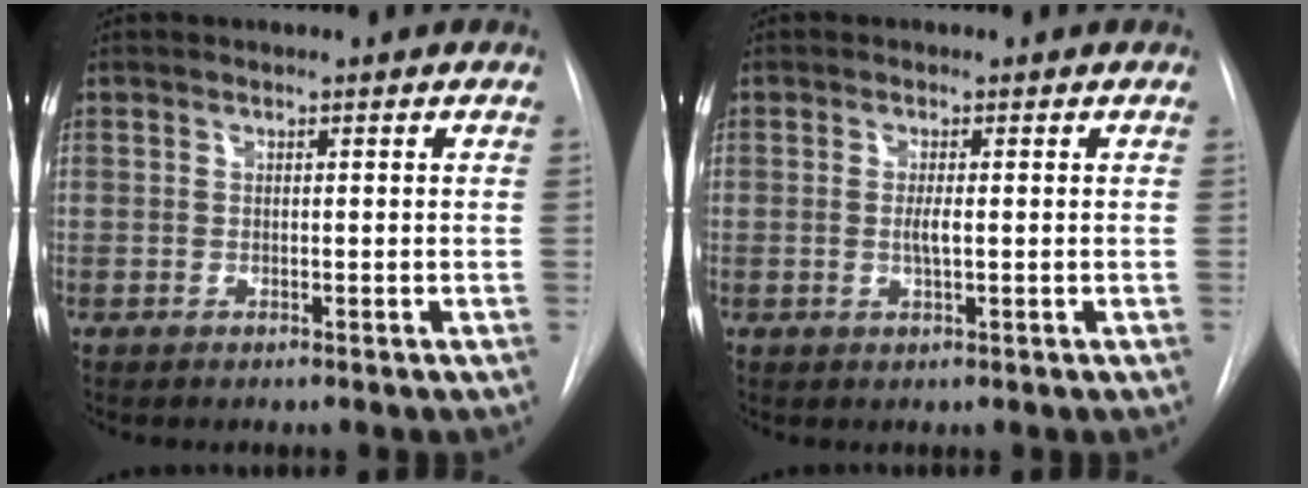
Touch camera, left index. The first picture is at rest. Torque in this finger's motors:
{"motor_torque": [0.70, -0.09, 0.23, 0.06]}